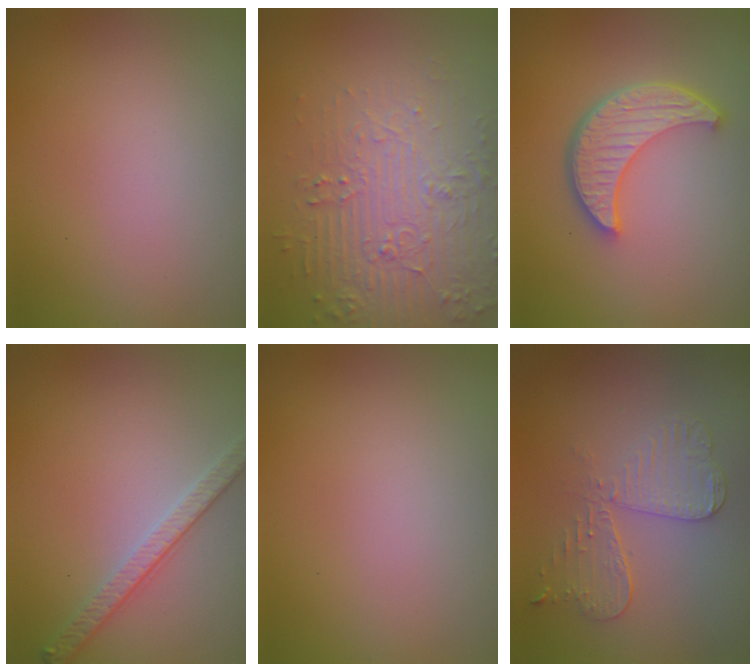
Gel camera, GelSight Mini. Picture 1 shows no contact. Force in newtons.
{"total": 4.4, "press": 4.4, "slide": 0.6}
{"total": 5.5, "press": 4.2, "slide": 3.4}
{"total": 2.8, "press": 2.6, "slide": 1.0}
{"total": 0.0}
{"total": 3.7, "press": 3.3, "slide": 1.5}